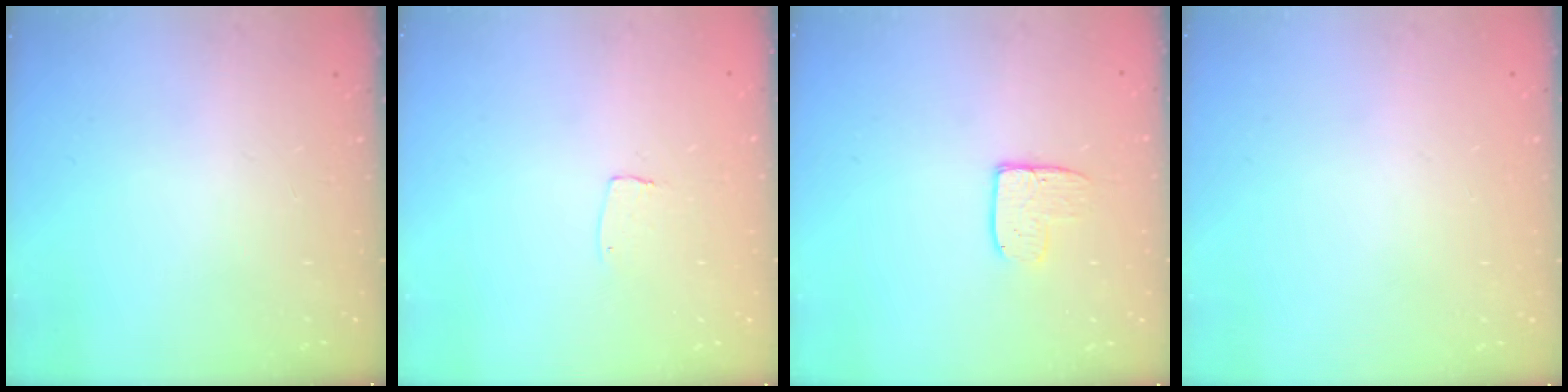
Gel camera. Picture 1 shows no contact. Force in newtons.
{"total": 3.1, "press": 3.1, "slide": 0.2}
{"total": 7.9, "press": 7.9, "slide": 0.6}
{"total": 0.0}